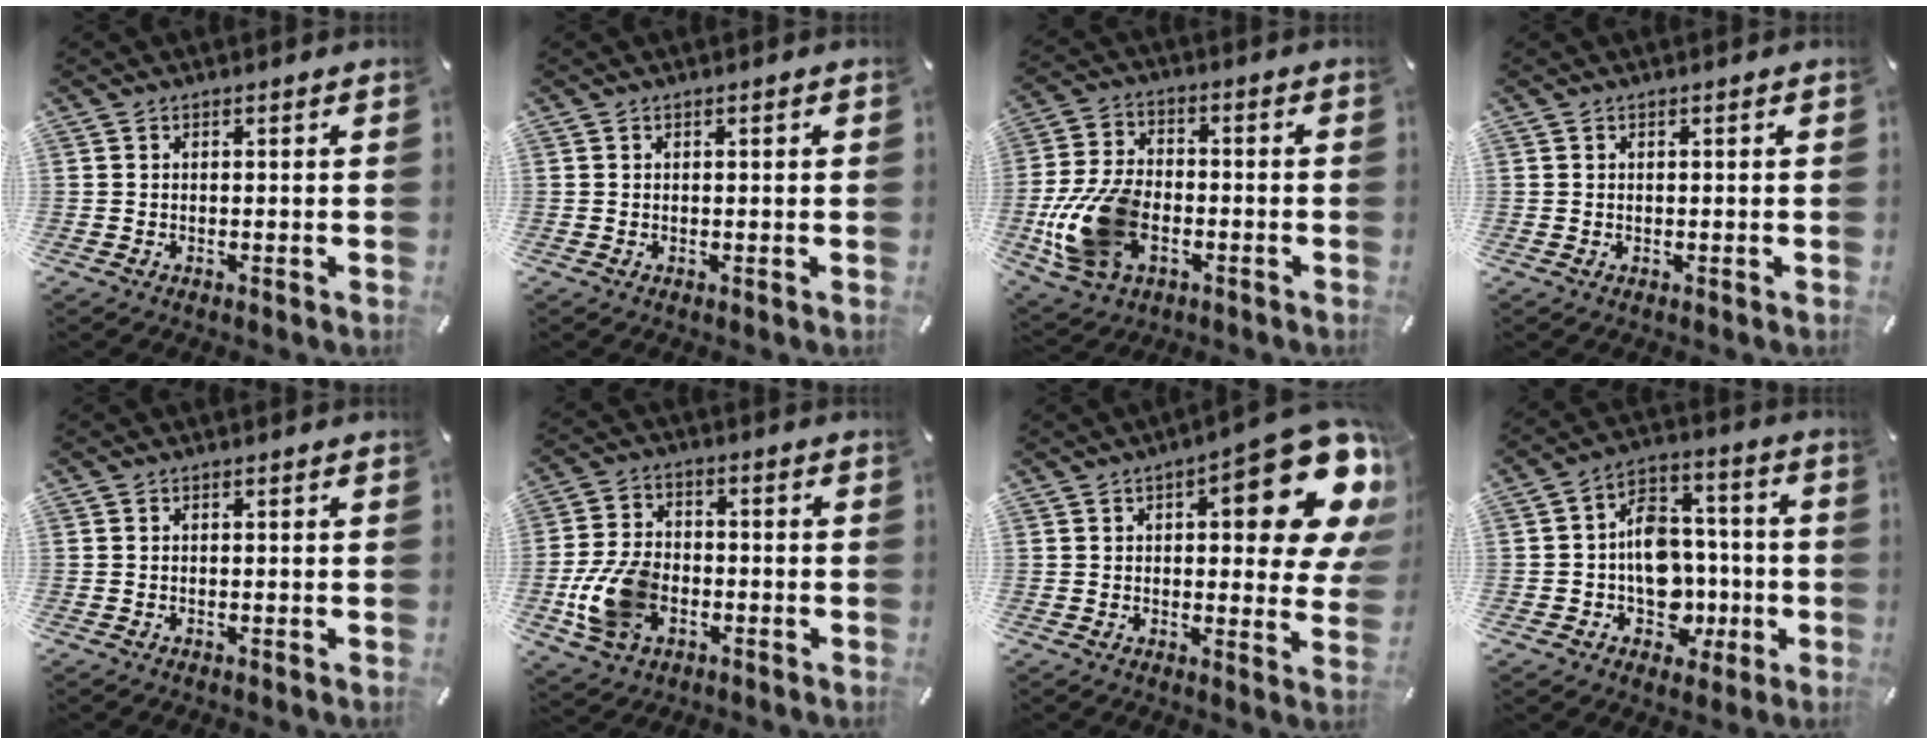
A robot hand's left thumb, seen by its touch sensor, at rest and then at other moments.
{"total": 0.6, "force": [0.1, 0.1, 0.5], "torque": [-0.010, 0.000, 0.002]}
{"total": 16.1, "force": [-4.5, 10.8, 11.1], "torque": [-0.242, 0.015, -0.076]}
{"total": 0.0}
{"total": 0.0}
{"total": 12.4, "force": [-3.6, 8.7, 8.1], "torque": [-0.177, 0.014, -0.061]}
{"total": 20.5, "force": [8.5, 7.4, 17.1], "torque": [-0.207, -0.059, 0.129]}
{"total": 13.9, "force": [-2.4, 11.7, 7.0], "torque": [-0.107, 0.020, -0.026]}